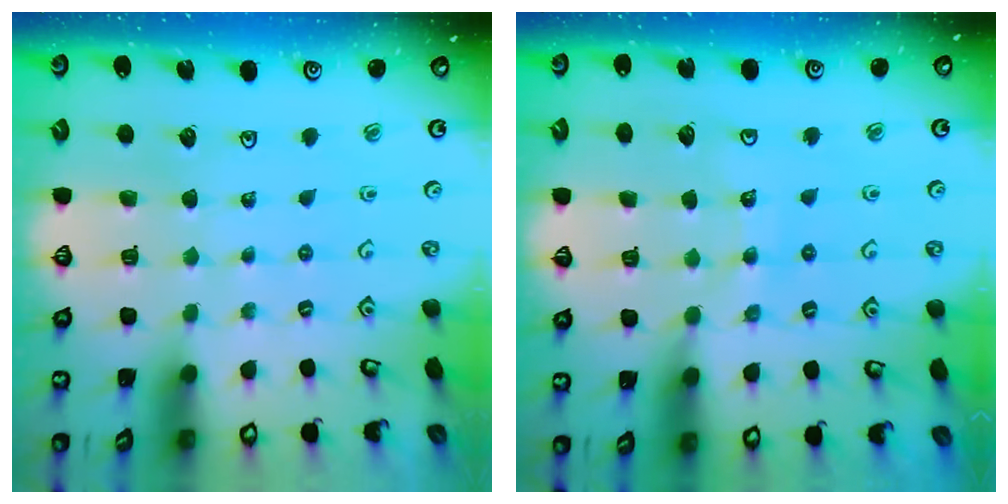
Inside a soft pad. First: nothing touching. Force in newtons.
{"total": 9.9, "press": 9.8, "slide": 1.2}